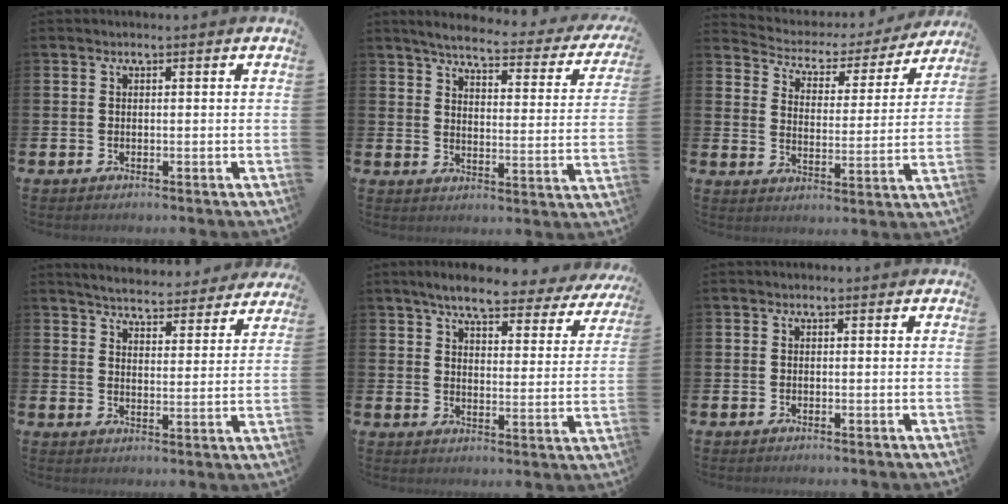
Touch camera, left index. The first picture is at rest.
{"total": 4.4, "force": [3.9, 0.8, 2.0], "torque": [-0.051, -0.034, 0.056]}
{"total": 3.8, "force": [3.3, 1.9, 0.5], "torque": [-0.033, -0.030, 0.046]}
{"total": 5.2, "force": [5.1, 0.6, 0.6], "torque": [-0.025, -0.040, 0.087]}
{"total": 6.3, "force": [5.7, 0.8, 2.4], "torque": [-0.064, -0.036, 0.094]}
{"total": 0.0}